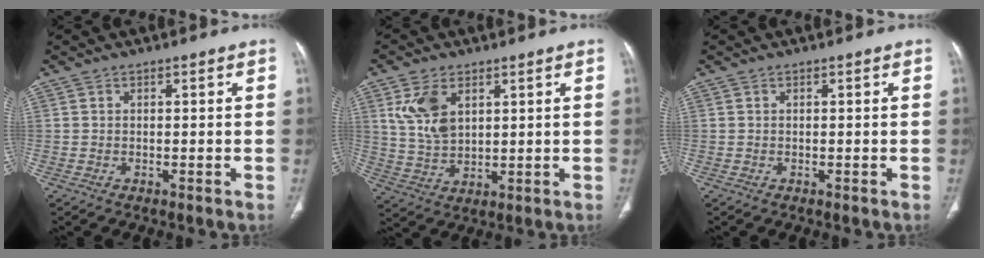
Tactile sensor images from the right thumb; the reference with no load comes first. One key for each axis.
{"total": 8.6, "fx": 3.5, "fy": 5.1, "fz": 5.9, "tx": -0.110, "ty": -0.010, "tz": 0.079}
{"total": 0.0}